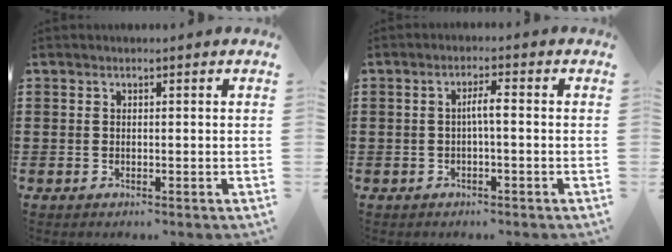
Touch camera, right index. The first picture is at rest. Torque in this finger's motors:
{"motor_torque": [0.57, -0.63, 0.07, 0.09]}